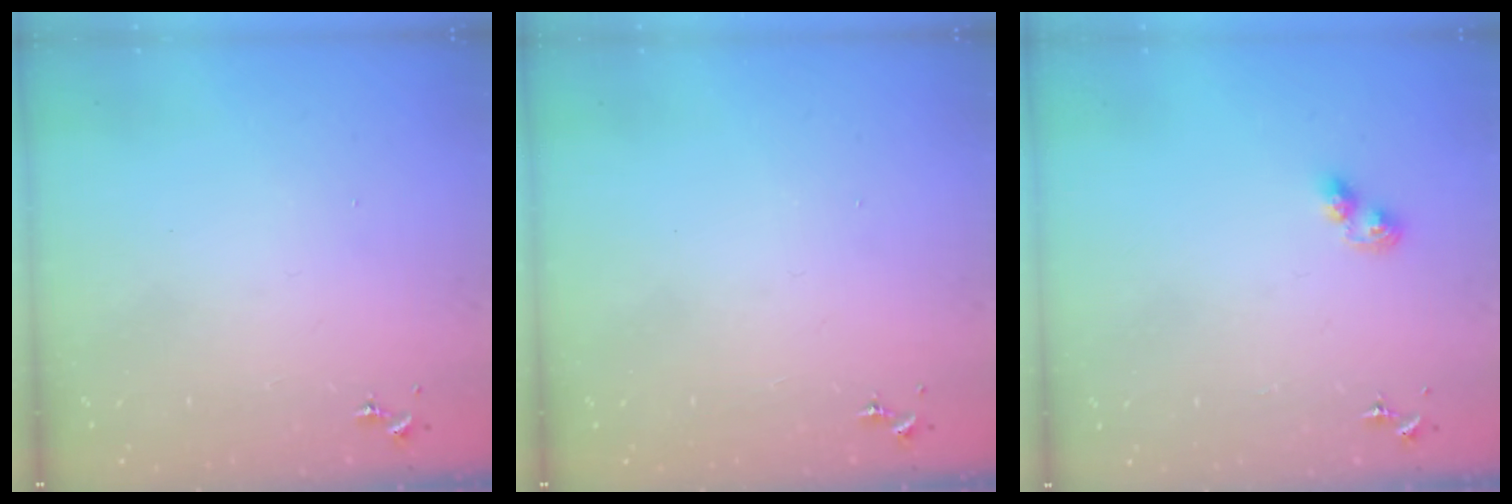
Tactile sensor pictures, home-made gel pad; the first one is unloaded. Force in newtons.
{"total": 0.0}
{"total": 3.0, "press": 2.9, "slide": 0.4}